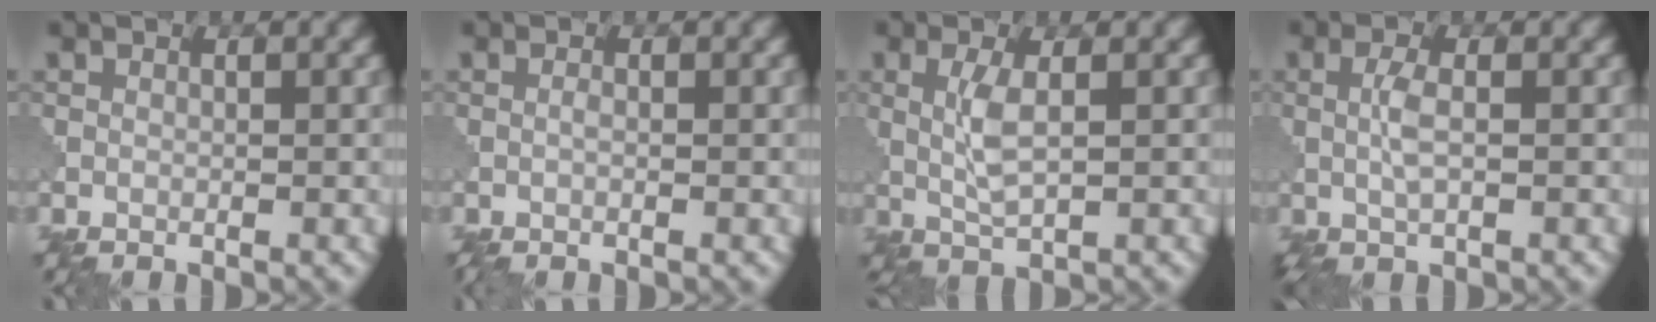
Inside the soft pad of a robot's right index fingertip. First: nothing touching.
{"total": 0.8, "force": [-0.3, 0.2, 0.7], "torque": [-0.018, 0.001, -0.007]}
{"total": 3.0, "force": [0.3, 0.8, 2.9], "torque": [-0.068, 0.000, 0.008]}
{"total": 2.4, "force": [0.0, 0.7, 2.3], "torque": [-0.055, 0.003, 0.000]}